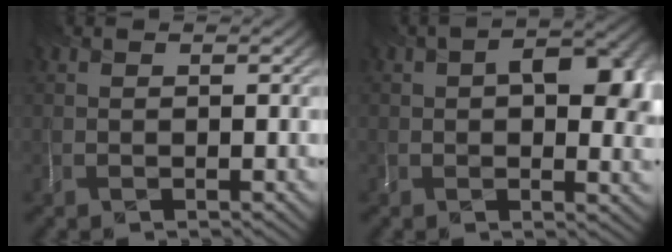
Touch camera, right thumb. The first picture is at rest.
{"total": 8.1, "force": [1.3, 4.5, 6.6], "torque": [-0.077, -0.004, 0.021]}